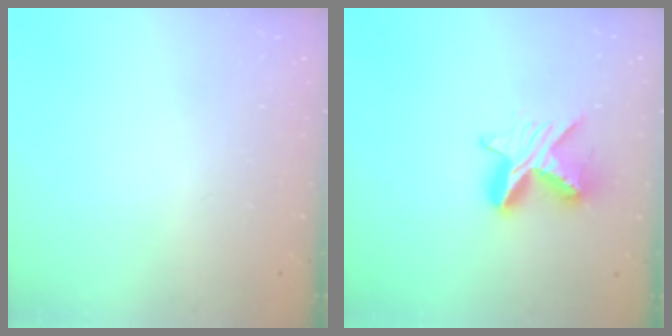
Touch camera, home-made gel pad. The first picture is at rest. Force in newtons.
{"total": 9.7, "press": 9.7, "slide": 0.6}